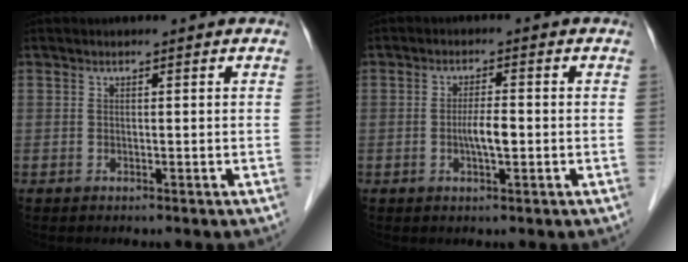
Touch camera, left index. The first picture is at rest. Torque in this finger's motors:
{"motor_torque": [0.65, 0.43, 0.09, 0.03]}